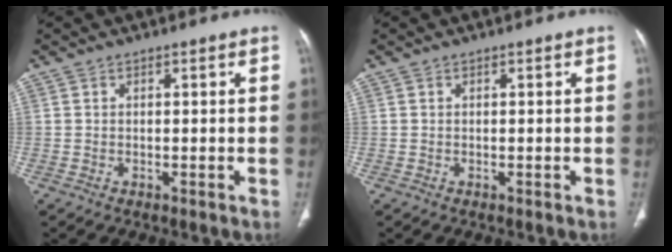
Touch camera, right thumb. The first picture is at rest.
{"total": 0.0}